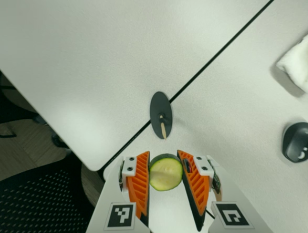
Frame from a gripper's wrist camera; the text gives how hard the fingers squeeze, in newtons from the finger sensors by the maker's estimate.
{"total": 11.8, "left": 11.9, "right": 11.6}